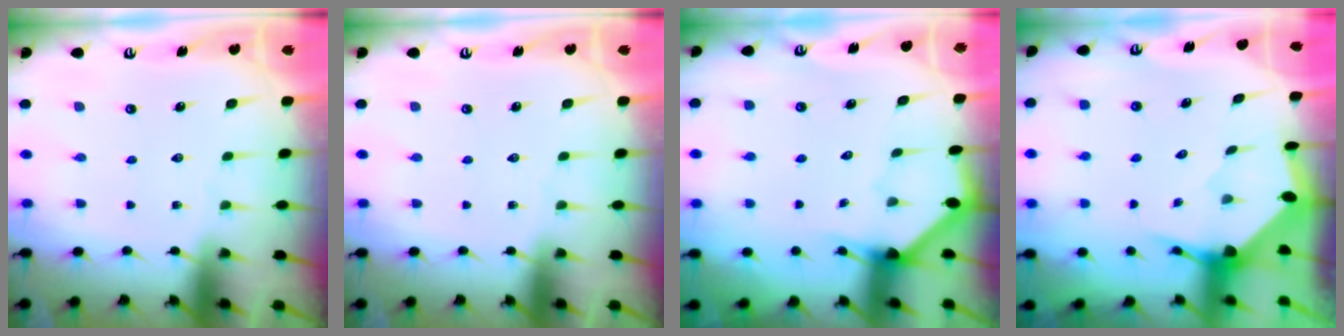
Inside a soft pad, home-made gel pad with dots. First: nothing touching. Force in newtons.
{"total": 0.0}
{"total": 2.5, "press": 2.5, "slide": 0.2}
{"total": 3.7, "press": 3.6, "slide": 0.5}